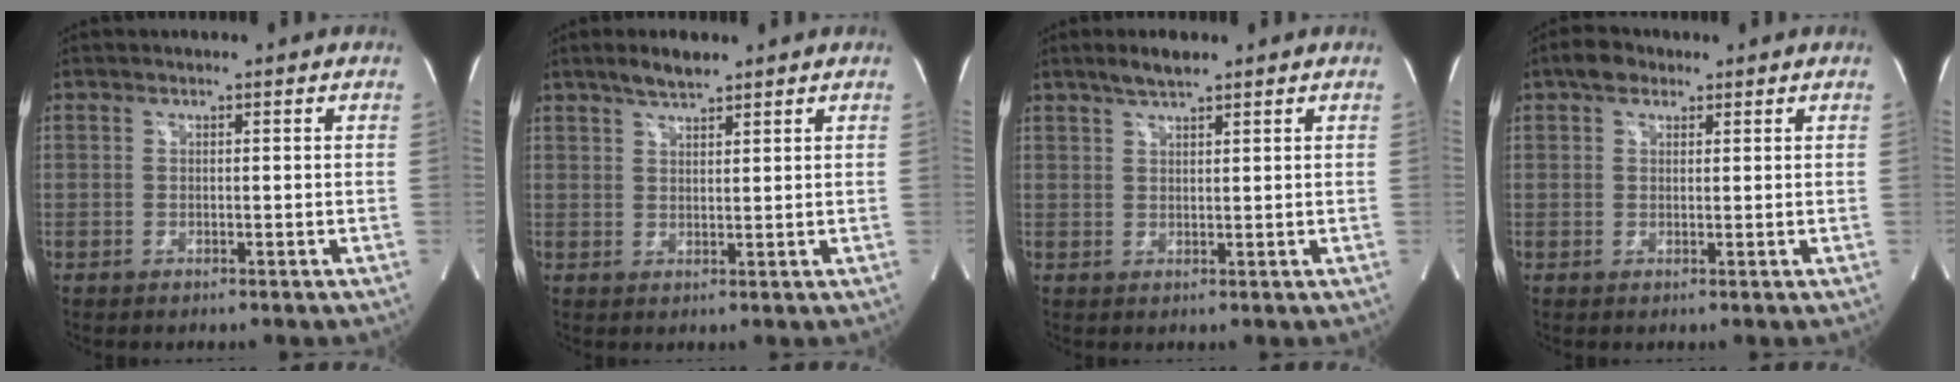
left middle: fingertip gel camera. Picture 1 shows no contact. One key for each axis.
{"total": 3.9, "fx": 3.2, "fy": 0.8, "fz": 2.1, "tx": -0.048, "ty": 0.006, "tz": 0.060}
{"total": 3.5, "fx": 2.7, "fy": 0.5, "fz": 2.0, "tx": -0.047, "ty": 0.007, "tz": 0.053}
{"total": 2.9, "fx": 1.9, "fy": 1.9, "fz": 1.3, "tx": -0.028, "ty": 0.014, "tz": 0.031}